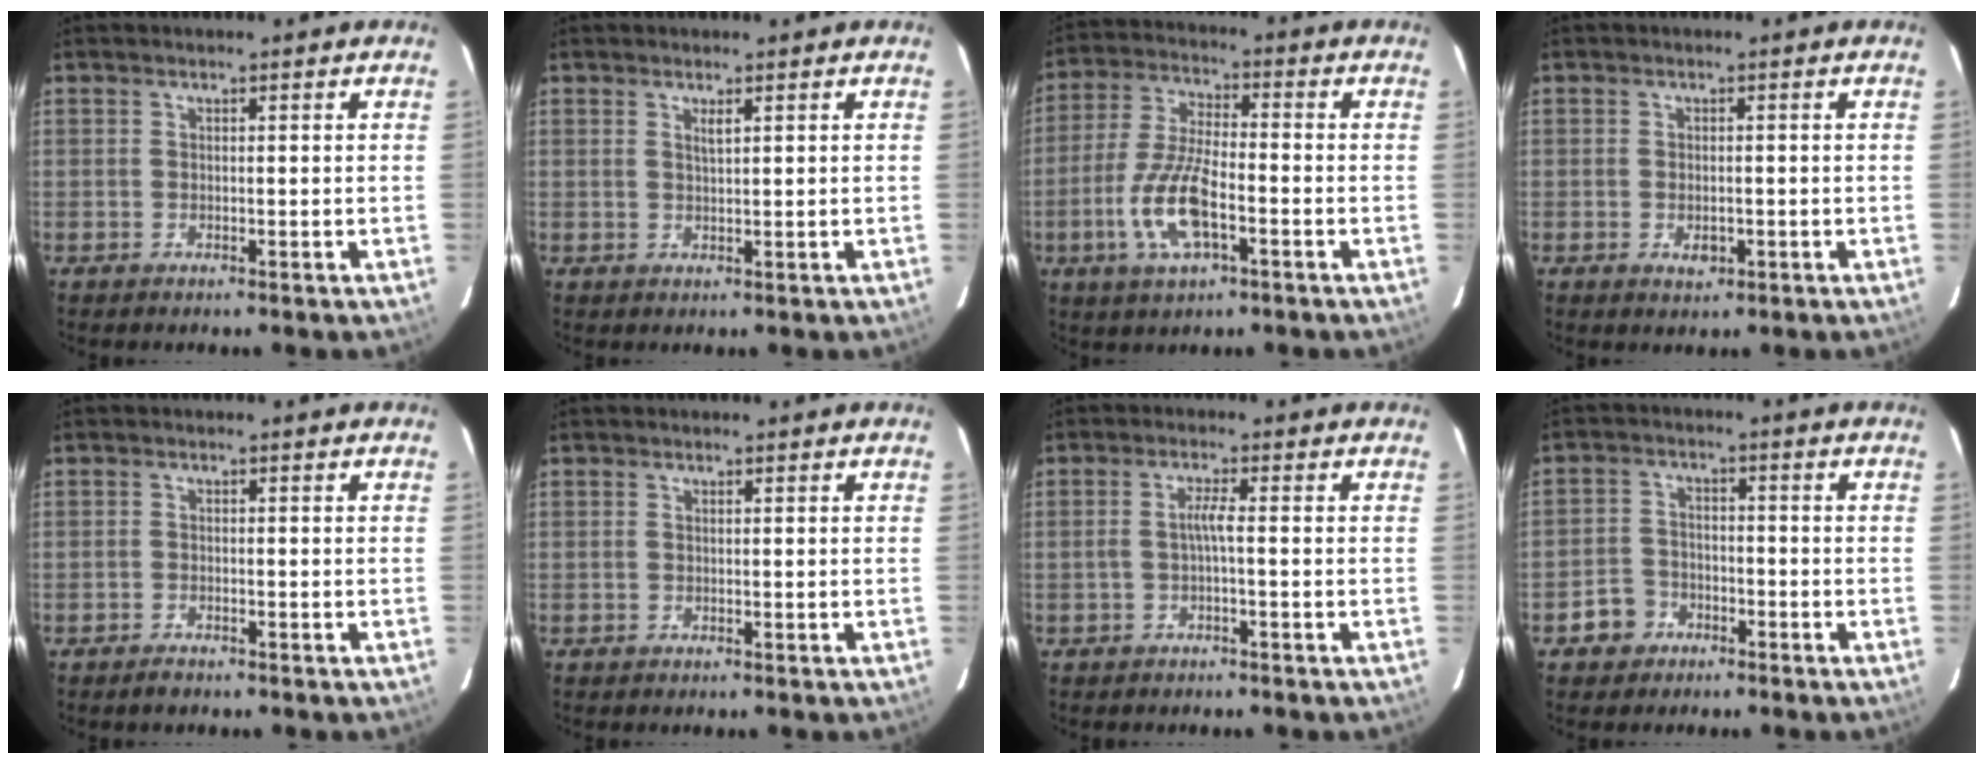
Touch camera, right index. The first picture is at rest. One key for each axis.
{"total": 1.4, "fx": 0.8, "fy": 0.2, "fz": 1.1, "tx": -0.019, "ty": 0.001, "tz": 0.013}
{"total": 11.9, "fx": -4.4, "fy": 4.0, "fz": 10.3, "tx": -0.219, "ty": -0.006, "tz": -0.083}
{"total": 2.4, "fx": -0.8, "fy": 1.6, "fz": 1.6, "tx": -0.027, "ty": -0.003, "tz": -0.009}
{"total": 1.4, "fx": -1.3, "fy": 0.5, "fz": 0.4, "tx": -0.012, "ty": 0.001, "tz": -0.023}
{"total": 0.0}
{"total": 1.7, "fx": -0.7, "fy": -0.2, "fz": 1.6, "tx": -0.031, "ty": 0.003, "tz": -0.014}
{"total": 5.3, "fx": -3.1, "fy": 4.2, "fz": 0.7, "tx": -0.030, "ty": 0.019, "tz": -0.053}